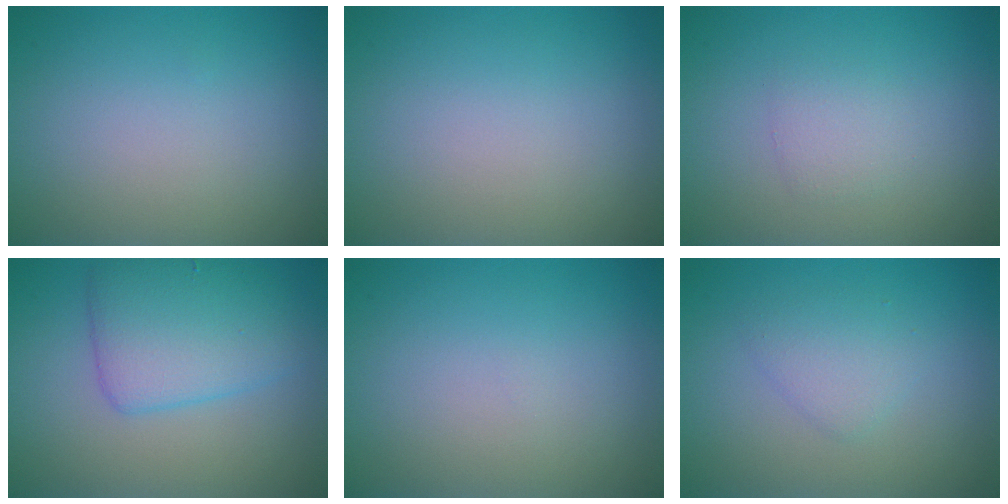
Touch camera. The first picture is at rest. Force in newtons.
{"total": 0.0}
{"total": 1.4, "press": 1.4, "slide": 0.1}
{"total": 4.9, "press": 4.9, "slide": 0.2}
{"total": 0.0}
{"total": 1.9, "press": 1.9, "slide": 0.2}